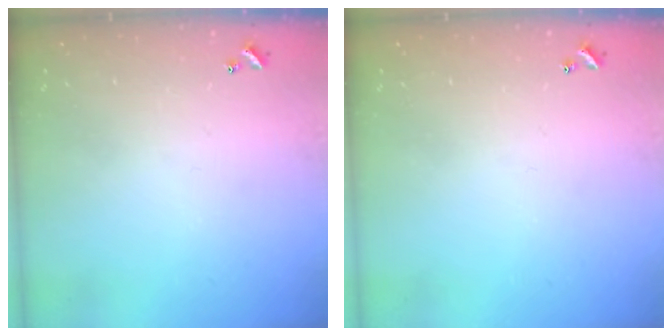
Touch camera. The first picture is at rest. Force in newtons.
{"total": 0.0}